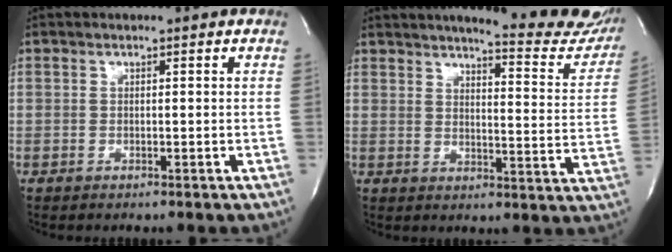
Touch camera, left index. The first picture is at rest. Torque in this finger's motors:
{"motor_torque": [0.14, -0.24, 0.51, 0.05]}